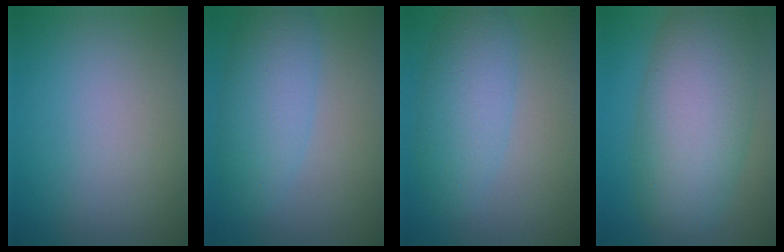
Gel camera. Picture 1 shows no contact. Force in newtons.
{"total": 5.1, "press": 5.1, "slide": 0.2}
{"total": 4.7, "press": 4.7, "slide": 0.1}
{"total": 10.2, "press": 10.1, "slide": 0.2}